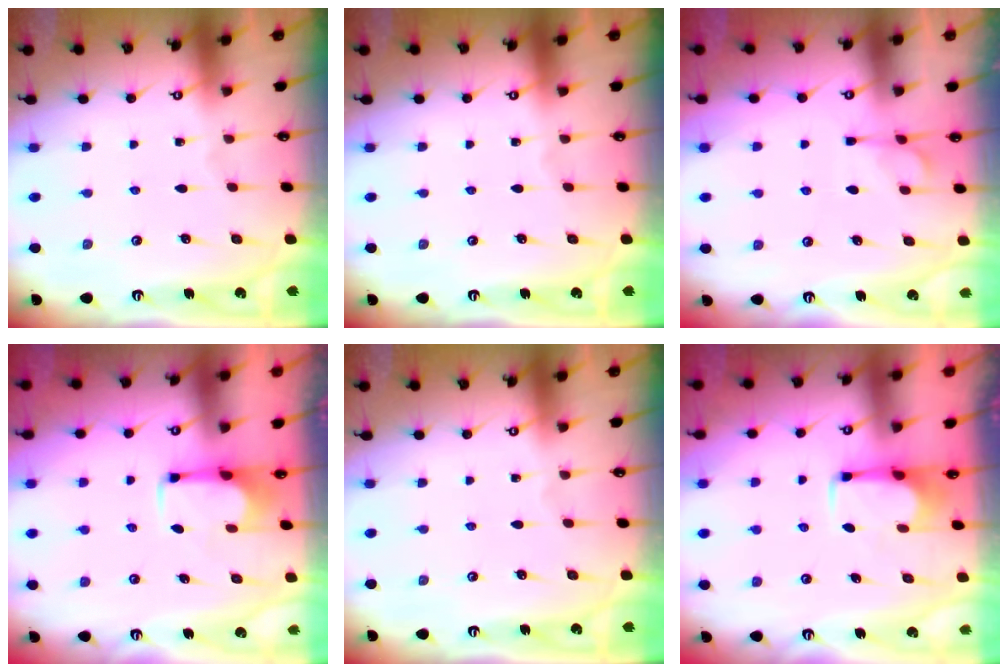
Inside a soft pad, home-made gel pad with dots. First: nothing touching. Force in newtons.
{"total": 0.0}
{"total": 1.6, "press": 1.0, "slide": 1.3}
{"total": 2.7, "press": 2.6, "slide": 0.9}
{"total": 0.0}
{"total": 2.9, "press": 2.9, "slide": 0.5}